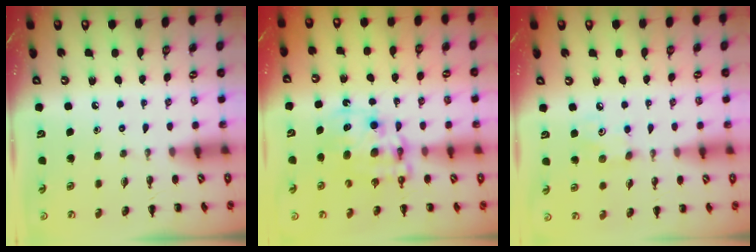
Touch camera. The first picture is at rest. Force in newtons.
{"total": 11.2, "press": 10.9, "slide": 2.7}
{"total": 3.0, "press": 2.8, "slide": 0.9}